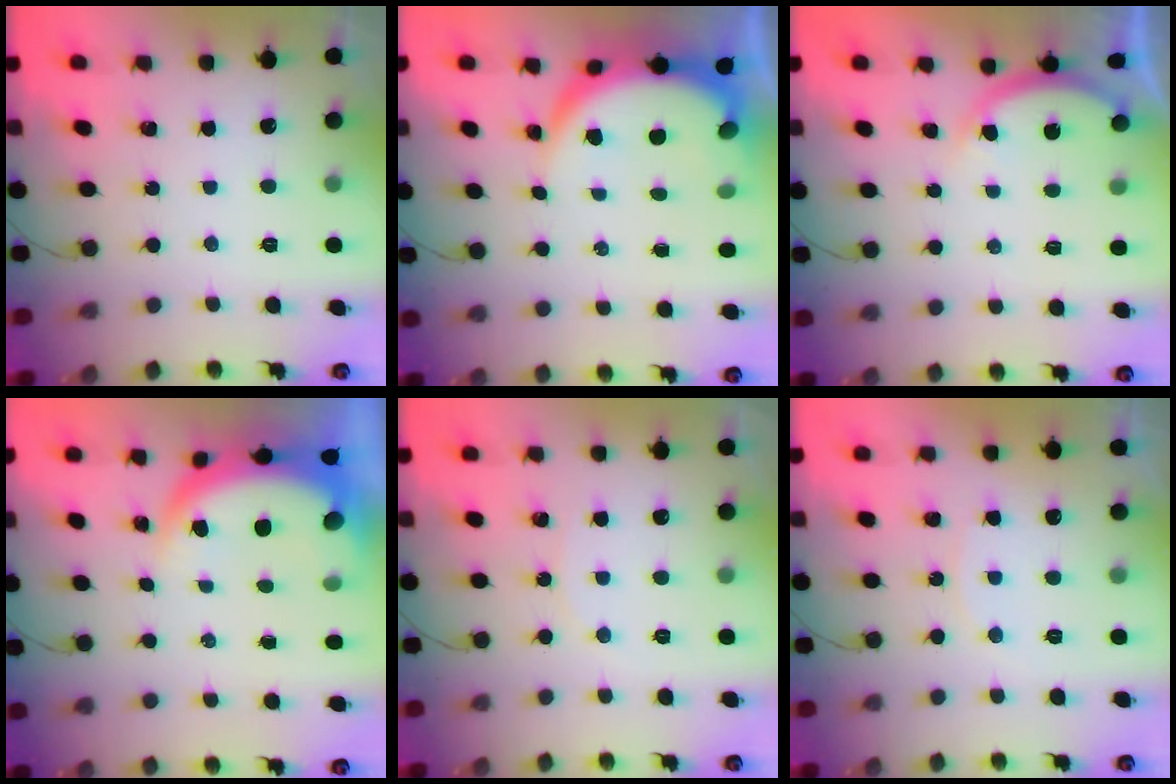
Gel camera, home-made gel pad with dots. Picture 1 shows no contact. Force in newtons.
{"total": 7.3, "press": 7.2, "slide": 0.9}
{"total": 4.4, "press": 4.3, "slide": 0.7}
{"total": 6.6, "press": 6.5, "slide": 1.0}
{"total": 4.8, "press": 4.1, "slide": 2.5}
{"total": 5.0, "press": 5.0, "slide": 0.3}